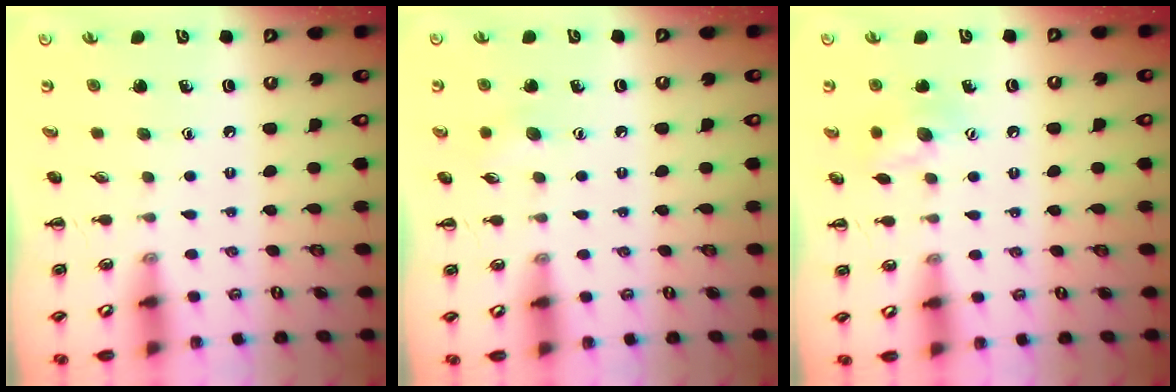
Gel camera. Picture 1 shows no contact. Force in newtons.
{"total": 5.6, "press": 5.4, "slide": 1.4}
{"total": 9.1, "press": 9.0, "slide": 1.5}